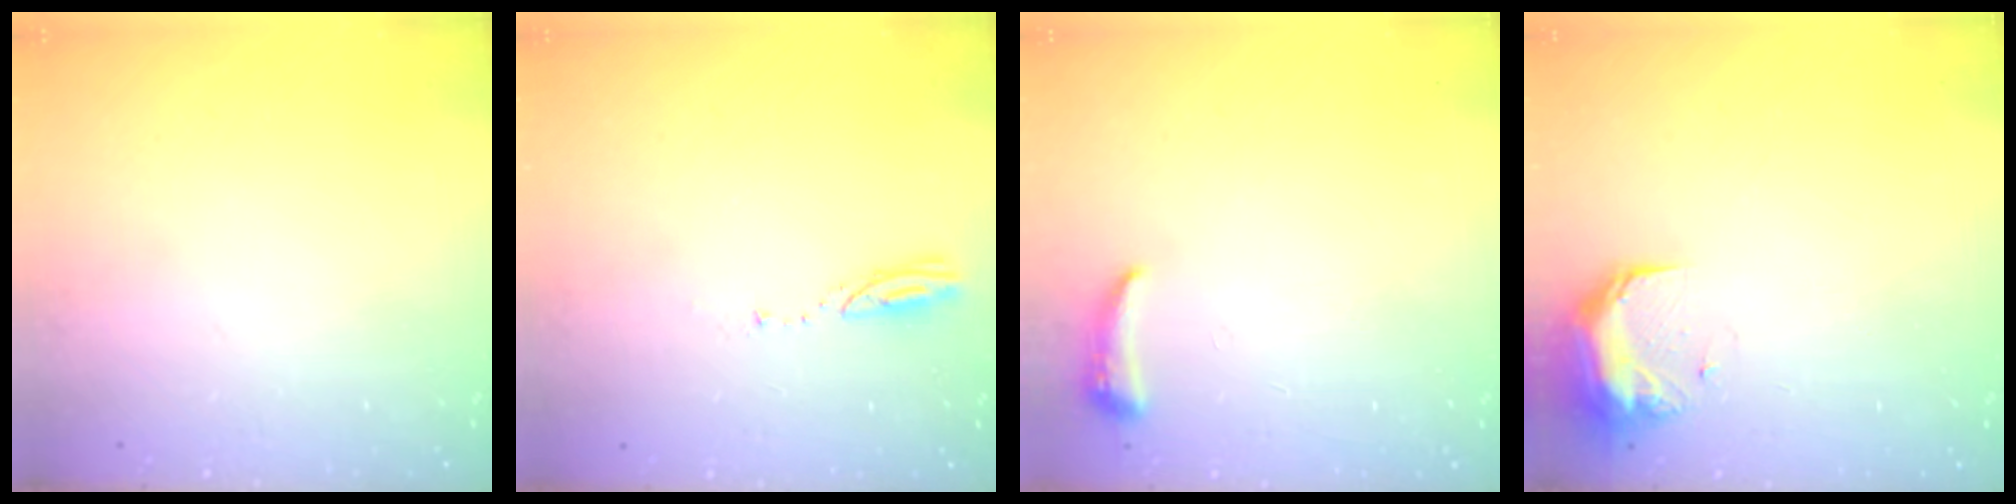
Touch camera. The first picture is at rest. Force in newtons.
{"total": 3.0, "press": 3.0, "slide": 0.1}
{"total": 4.3, "press": 4.2, "slide": 0.9}
{"total": 11.2, "press": 9.8, "slide": 5.5}